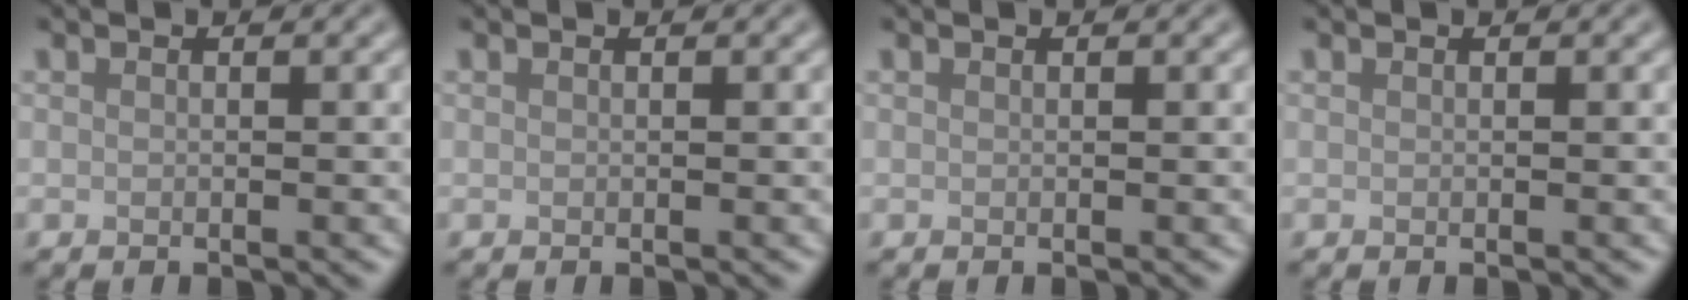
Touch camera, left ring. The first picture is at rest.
{"total": 0.0}
{"total": 0.0}
{"total": 0.0}